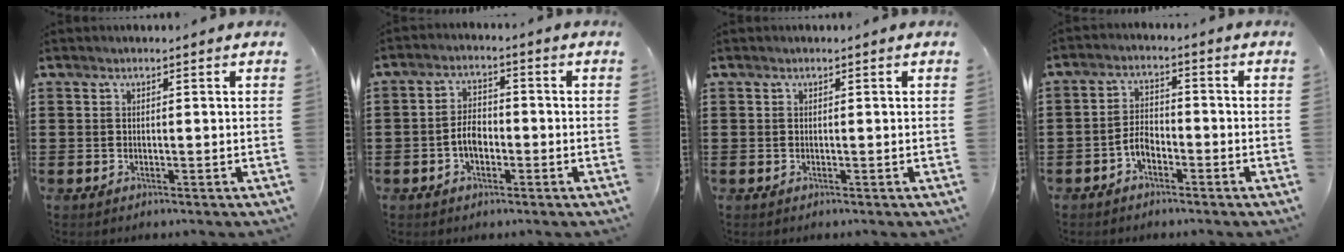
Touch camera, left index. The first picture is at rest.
{"total": 3.9, "force": [-1.3, 2.2, 3.0], "torque": [-0.069, 0.002, -0.028]}
{"total": 0.0}
{"total": 3.4, "force": [-2.1, 1.6, 2.2], "torque": [-0.055, 0.003, -0.046]}